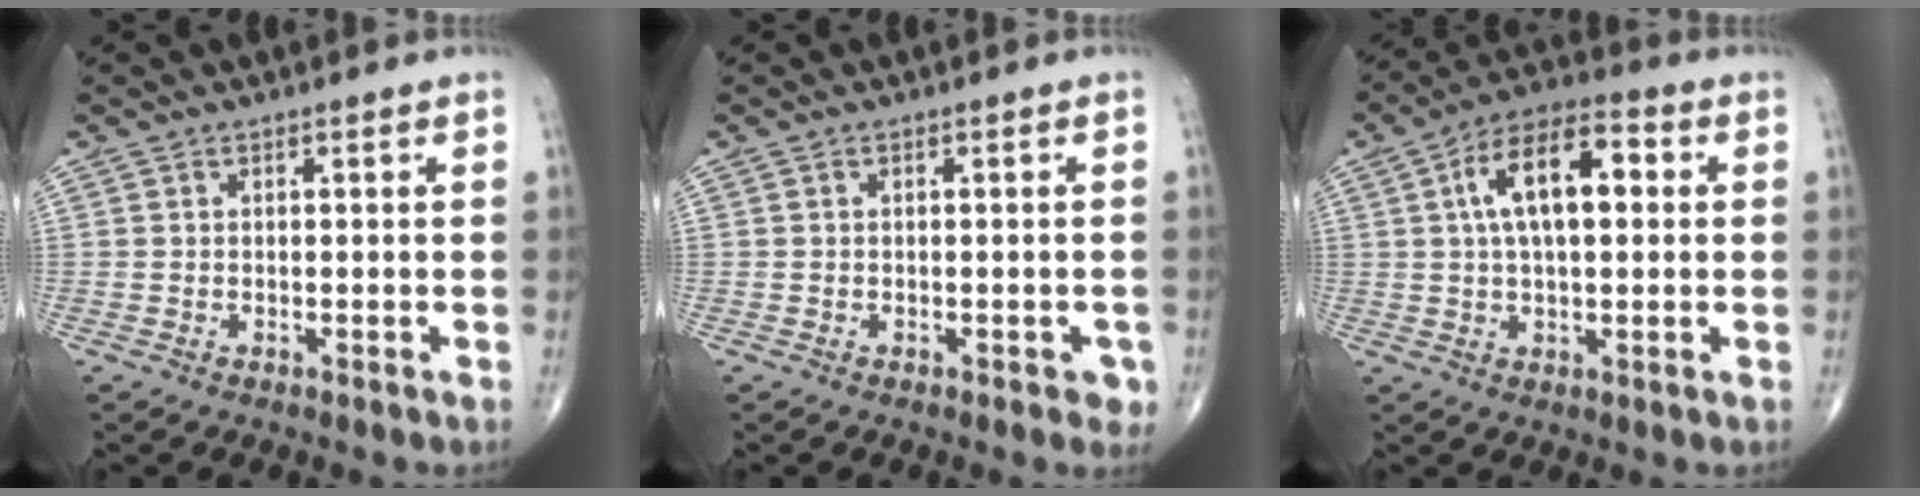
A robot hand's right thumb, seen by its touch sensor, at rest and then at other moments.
{"total": 2.2, "force": [-0.9, 1.2, 1.7], "torque": [-0.007, 0.002, -0.010]}
{"total": 13.5, "force": [2.6, 6.5, 11.5], "torque": [-0.190, 0.024, 0.038]}